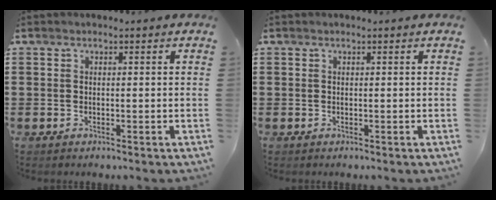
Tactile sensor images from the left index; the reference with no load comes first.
{"total": 0.0}